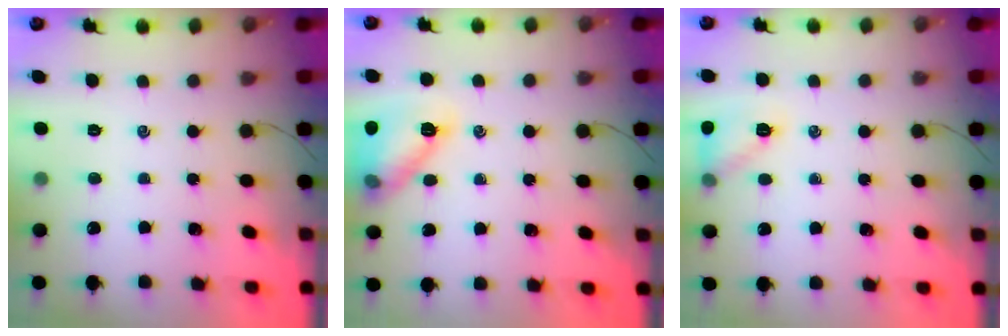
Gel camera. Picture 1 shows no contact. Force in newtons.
{"total": 12.2, "press": 12.2, "slide": 0.1}
{"total": 9.4, "press": 9.4, "slide": 0.7}